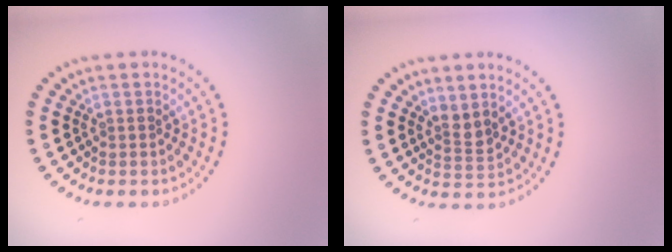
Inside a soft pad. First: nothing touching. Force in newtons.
{"total": 1.7, "press": 1.3, "slide": 1.1}